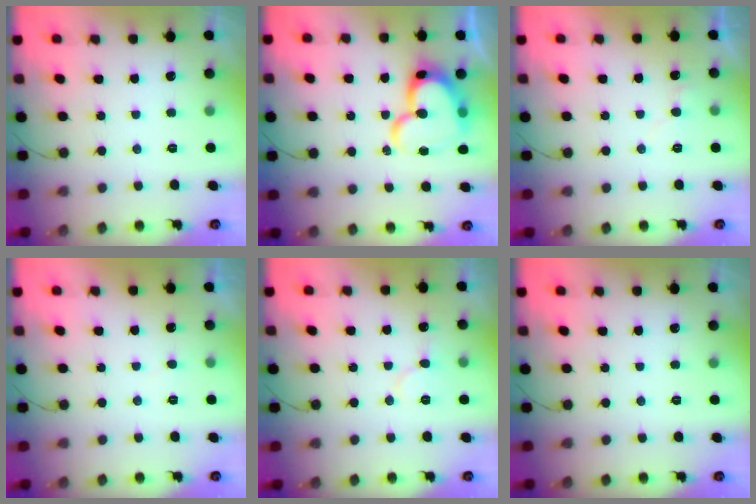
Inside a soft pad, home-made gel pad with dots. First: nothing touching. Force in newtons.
{"total": 18.9, "press": 18.8, "slide": 1.5}
{"total": 4.7, "press": 4.6, "slide": 0.5}
{"total": 2.7, "press": 2.7, "slide": 0.2}
{"total": 6.8, "press": 6.8, "slide": 0.7}
{"total": 0.0}